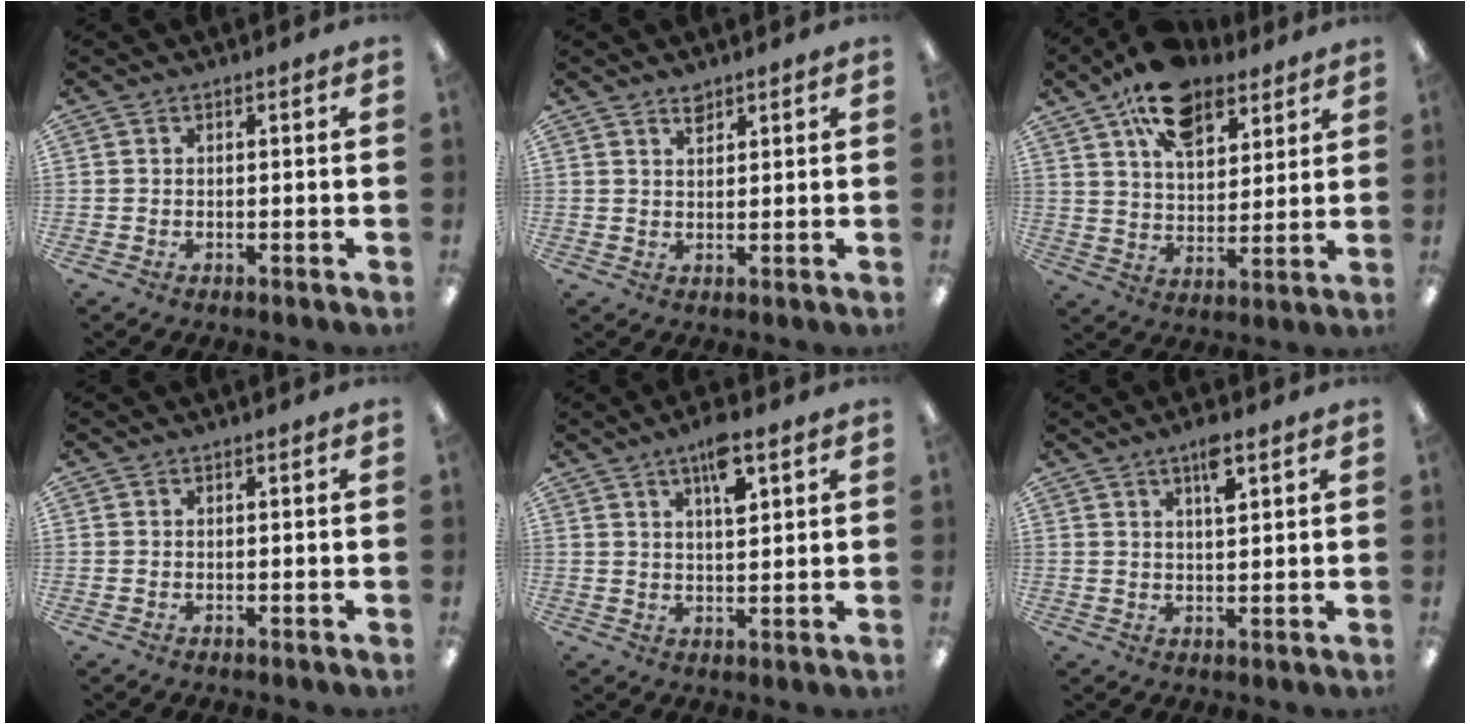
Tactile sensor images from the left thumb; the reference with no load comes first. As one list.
[{"total": 2.5, "force": [2.1, 1.0, 1.0], "torque": [-0.007, -0.008, 0.036]}, {"total": 15.3, "force": [10.1, 8.1, 8.1], "torque": [-0.128, -0.043, 0.182]}, {"total": 0.0}, {"total": 7.4, "force": [4.5, 2.2, 5.4], "torque": [-0.085, -0.017, 0.072]}, {"total": 5.3, "force": [3.3, 1.4, 3.9], "torque": [-0.062, -0.008, 0.052]}]